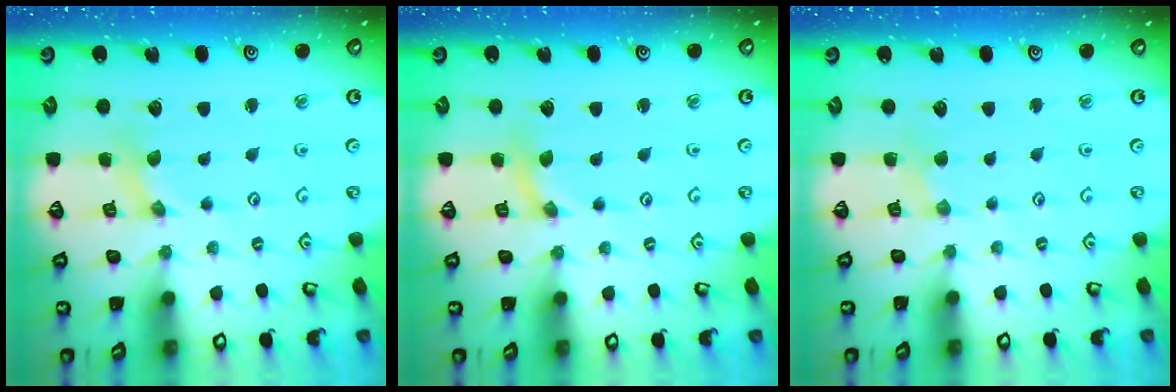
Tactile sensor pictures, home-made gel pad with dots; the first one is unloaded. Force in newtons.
{"total": 0.0}
{"total": 1.3, "press": 1.2, "slide": 0.3}